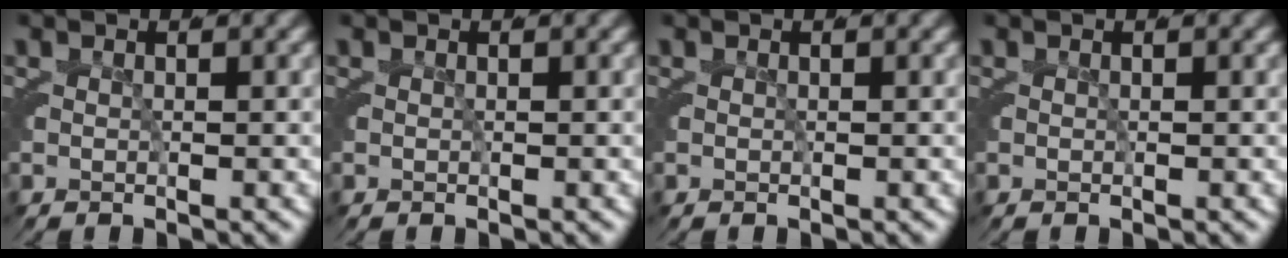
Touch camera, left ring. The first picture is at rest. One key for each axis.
{"total": 0.0}
{"total": 0.0}
{"total": 0.0}